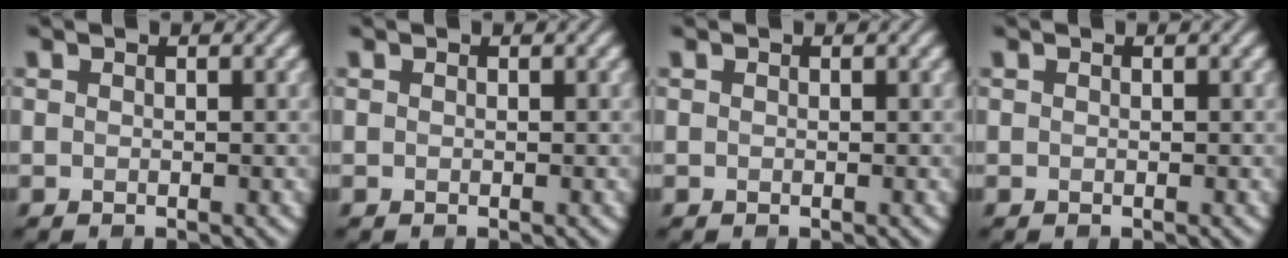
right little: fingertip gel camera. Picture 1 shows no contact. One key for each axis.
{"total": 0.0}
{"total": 0.0}
{"total": 0.0}